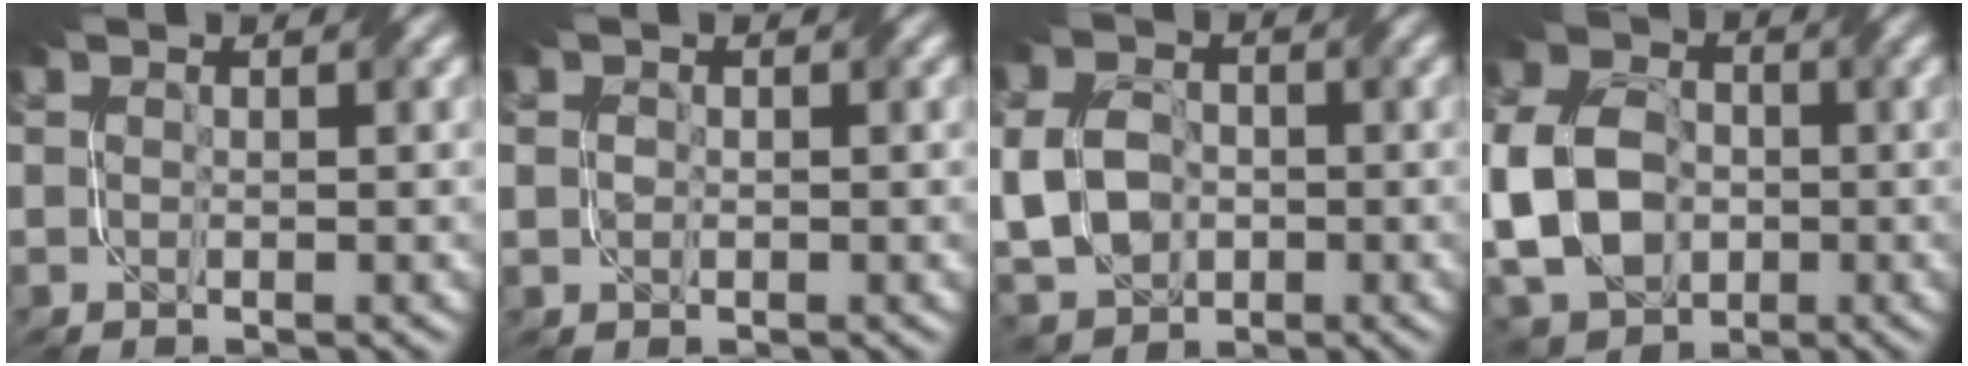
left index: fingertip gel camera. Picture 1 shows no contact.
{"total": 1.2, "force": [-0.1, 1.0, 0.6], "torque": [-0.022, 0.000, 0.004]}
{"total": 8.0, "force": [-2.0, 5.9, 5.0], "torque": [-0.099, -0.004, -0.057]}
{"total": 12.5, "force": [-3.0, 9.1, 8.1], "torque": [-0.165, -0.012, -0.066]}